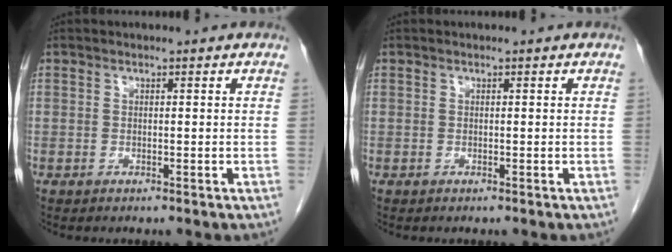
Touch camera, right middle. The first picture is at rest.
{"total": 0.0}